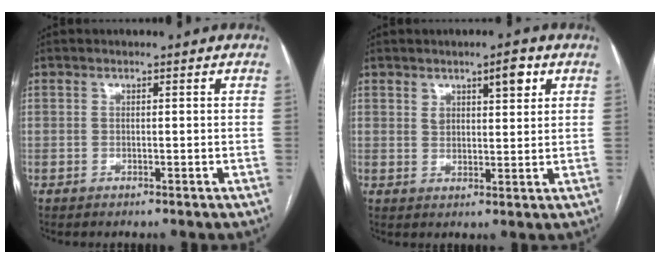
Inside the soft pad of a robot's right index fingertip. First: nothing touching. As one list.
[{"total": 4.7, "force": [2.6, 1.7, 3.4], "torque": [-0.056, 0.004, 0.043]}]